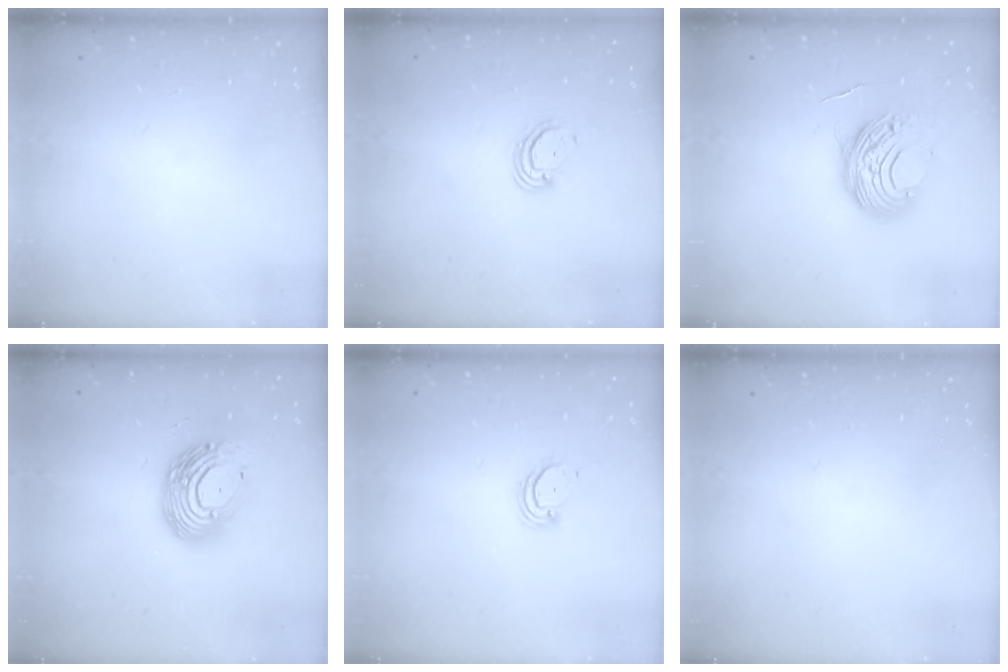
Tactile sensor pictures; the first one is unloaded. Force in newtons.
{"total": 3.0, "press": 3.0, "slide": 0.2}
{"total": 11.3, "press": 11.3, "slide": 0.9}
{"total": 16.4, "press": 16.4, "slide": 1.2}
{"total": 2.2, "press": 2.2, "slide": 0.3}
{"total": 0.0}